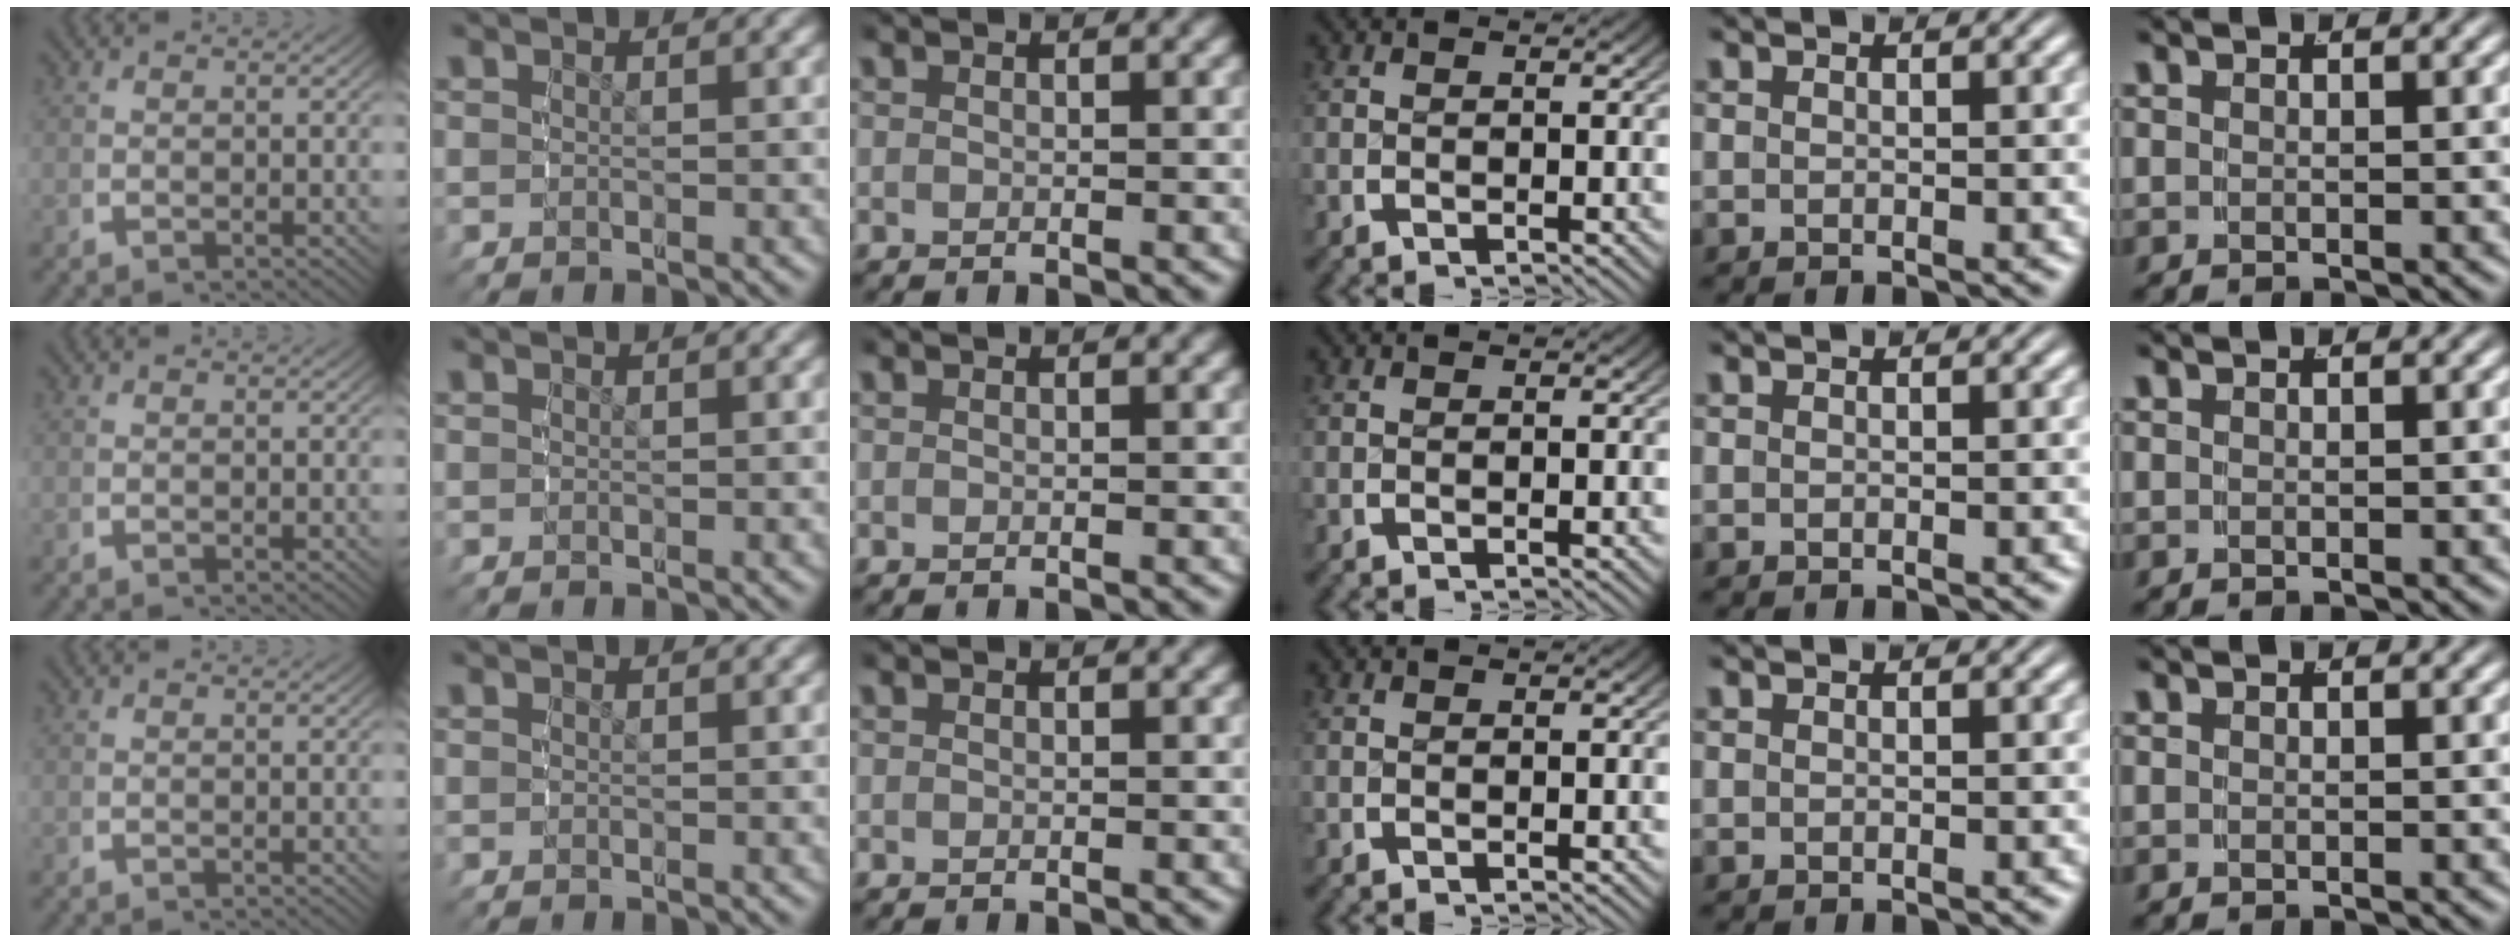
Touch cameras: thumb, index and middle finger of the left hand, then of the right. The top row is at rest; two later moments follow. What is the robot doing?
{"motion": "reach", "object": "shirt"}